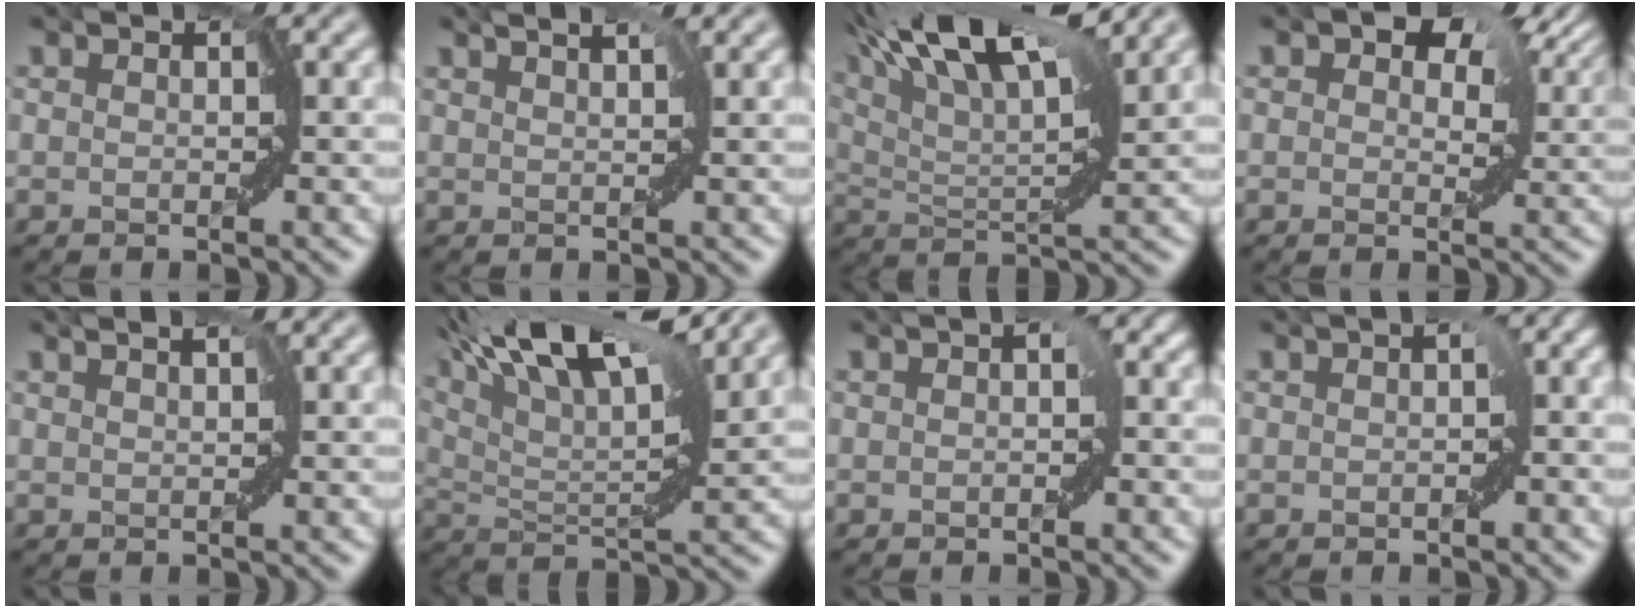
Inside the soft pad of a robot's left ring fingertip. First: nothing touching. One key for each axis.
{"total": 1.3, "fx": 1.2, "fy": -0.7, "fz": 0.2, "tx": -0.010, "ty": -0.001, "tz": 0.025}
{"total": 10.8, "fx": 7.3, "fy": 2.4, "fz": 7.6, "tx": -0.143, "ty": 0.030, "tz": 0.119}
{"total": 7.1, "fx": 3.6, "fy": 3.8, "fz": 4.8, "tx": -0.062, "ty": 0.012, "tz": 0.058}
{"total": 1.0, "fx": 0.8, "fy": -0.5, "fz": 0.2, "tx": -0.007, "ty": 0.000, "tz": 0.020}
{"total": 12.2, "fx": 8.5, "fy": 2.9, "fz": 8.3, "tx": -0.153, "ty": 0.029, "tz": 0.128}
{"total": 1.5, "fx": -0.2, "fy": 0.8, "fz": 1.3, "tx": -0.013, "ty": 0.003, "tz": 0.002}
{"total": 3.1, "fx": -0.3, "fy": 1.7, "fz": 2.5, "tx": -0.021, "ty": 0.006, "tz": -0.003}